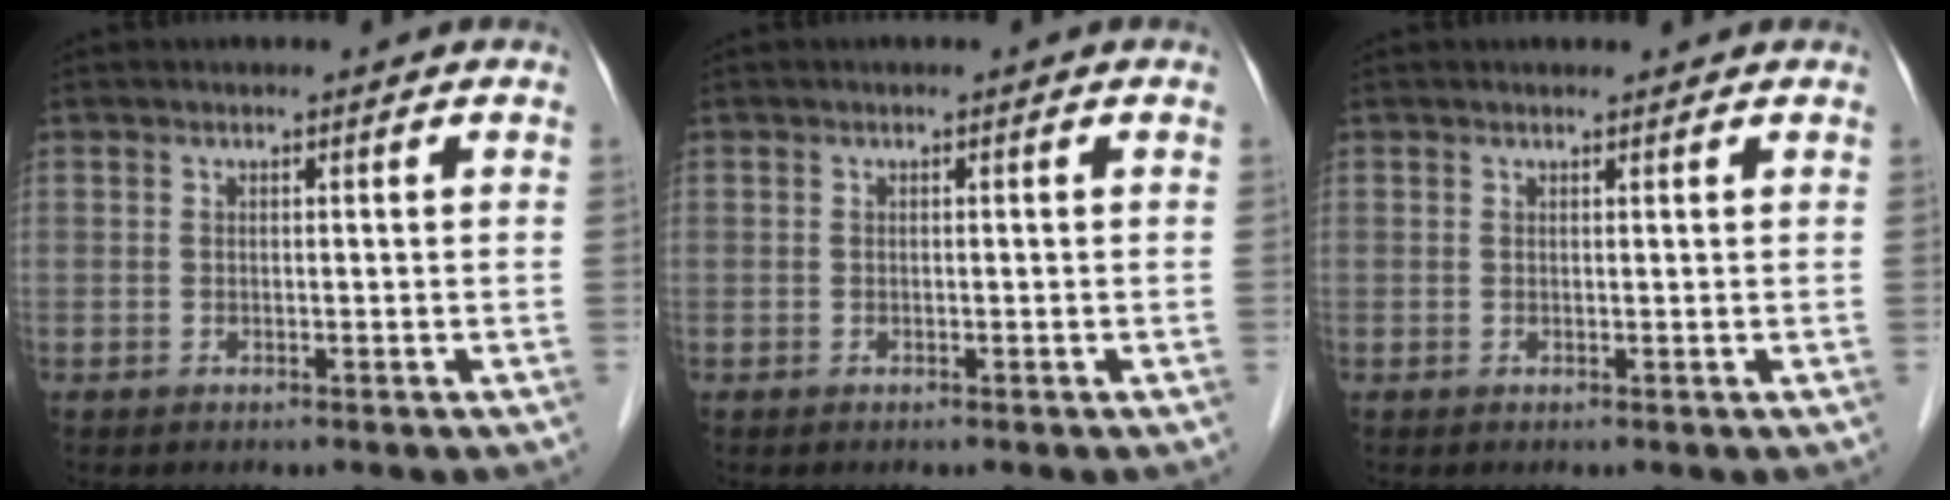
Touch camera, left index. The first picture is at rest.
{"total": 0.0}
{"total": 1.4, "force": [1.4, 0.2, 0.2], "torque": [-0.011, 0.005, 0.018]}